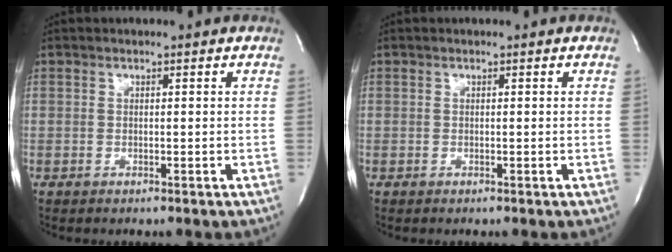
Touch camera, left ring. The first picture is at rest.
{"total": 0.0}